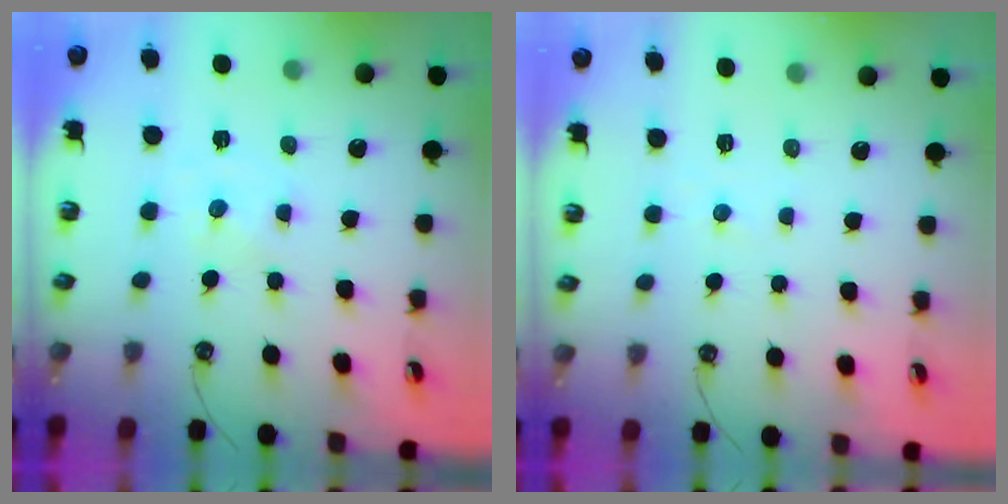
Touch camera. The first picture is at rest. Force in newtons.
{"total": 2.2, "press": 2.1, "slide": 0.3}